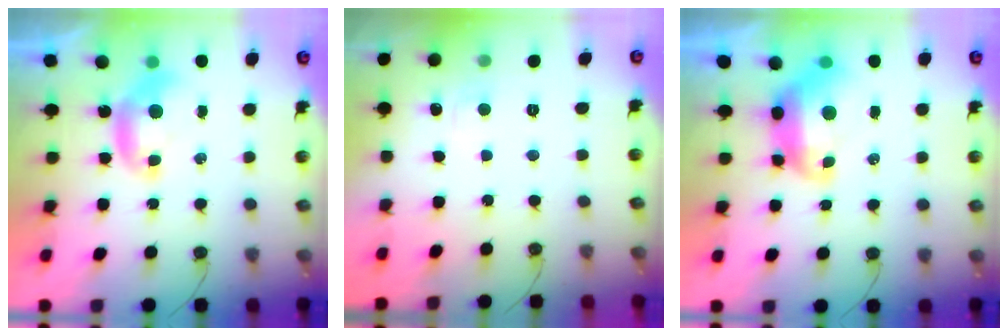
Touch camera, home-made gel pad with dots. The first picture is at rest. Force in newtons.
{"total": 2.7, "press": 2.7, "slide": 0.5}
{"total": 2.9, "press": 2.8, "slide": 0.7}